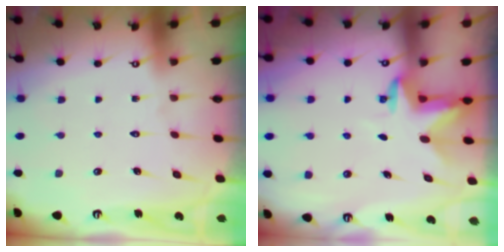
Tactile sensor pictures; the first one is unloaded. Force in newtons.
{"total": 3.1, "press": 3.0, "slide": 0.8}